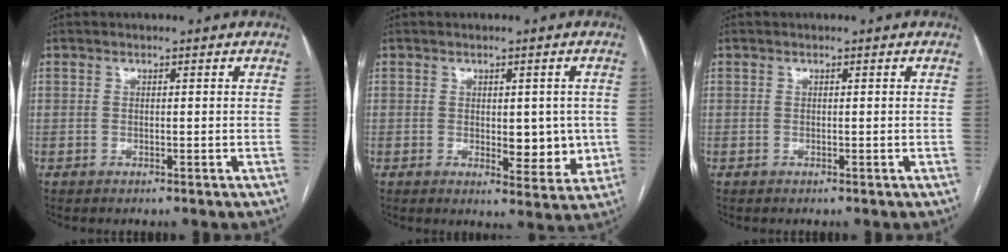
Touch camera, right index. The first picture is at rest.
{"total": 6.5, "force": [-0.1, 3.3, 5.6], "torque": [-0.056, -0.003, 0.010]}
{"total": 0.0}